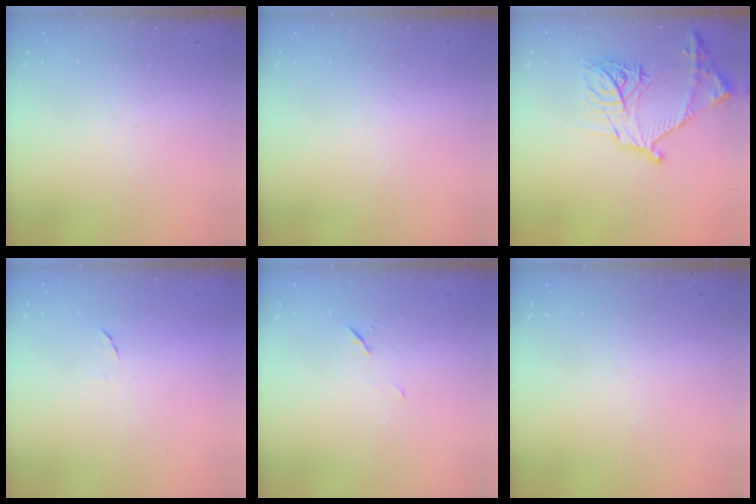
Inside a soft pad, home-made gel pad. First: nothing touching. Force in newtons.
{"total": 0.0}
{"total": 18.4, "press": 18.3, "slide": 1.9}
{"total": 4.8, "press": 4.8, "slide": 0.5}
{"total": 4.9, "press": 4.4, "slide": 2.2}
{"total": 0.0}